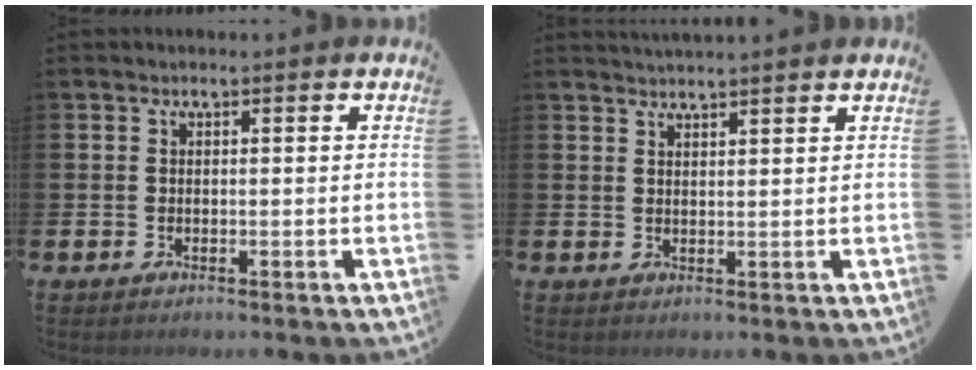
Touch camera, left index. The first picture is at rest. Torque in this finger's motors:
{"motor_torque": [0.65, -1.48, 0.15, 0.02]}